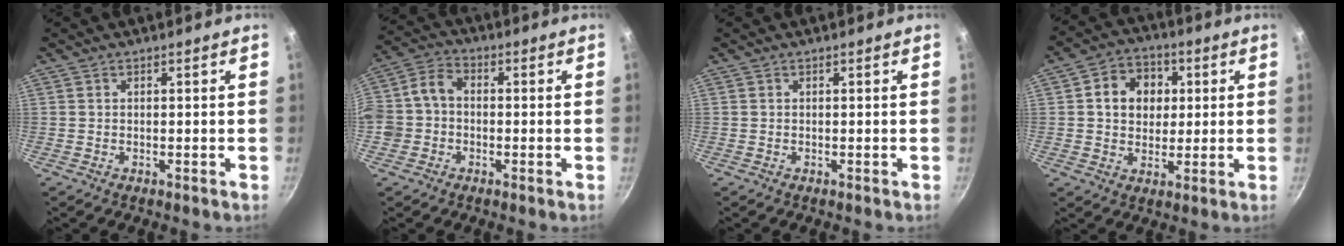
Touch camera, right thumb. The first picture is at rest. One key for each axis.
{"total": 7.6, "fx": -1.0, "fy": 6.1, "fz": 4.4, "tx": -0.069, "ty": 0.027, "tz": -0.037}
{"total": 0.0}
{"total": 9.9, "fx": 2.1, "fy": 8.2, "fz": 5.2, "tx": -0.051, "ty": 0.006, "tz": 0.026}